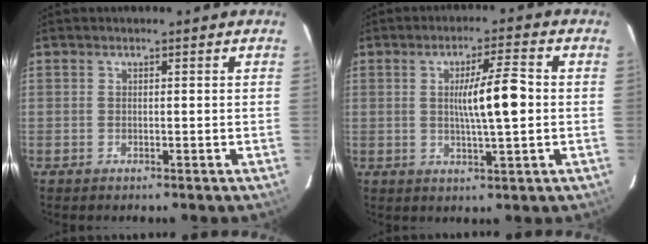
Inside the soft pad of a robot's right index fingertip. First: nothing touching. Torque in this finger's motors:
{"motor_torque": [0.71, -0.40, 0.24, 0.11]}